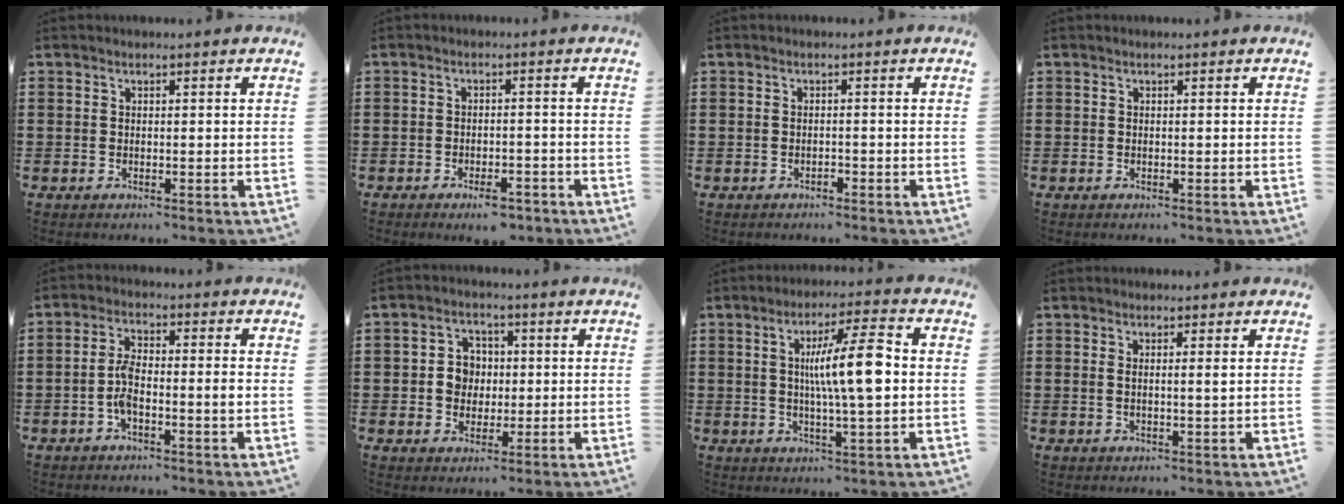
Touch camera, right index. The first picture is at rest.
{"total": 3.0, "force": [-2.6, 0.6, 1.4], "torque": [-0.025, 0.004, -0.049]}
{"total": 0.8, "force": [-0.6, 0.2, 0.5], "torque": [-0.013, -0.002, -0.011]}
{"total": 0.0}
{"total": 5.3, "force": [-1.5, 1.3, 4.9], "torque": [-0.107, -0.002, -0.034]}
{"total": 4.9, "force": [-0.1, 4.2, 2.4], "torque": [-0.060, 0.013, -0.004]}
{"total": 10.4, "force": [0.9, 1.5, 10.3], "torque": [-0.179, 0.002, 0.009]}
{"total": 1.5, "force": [0.4, 0.0, 1.5], "torque": [-0.030, 0.000, 0.006]}